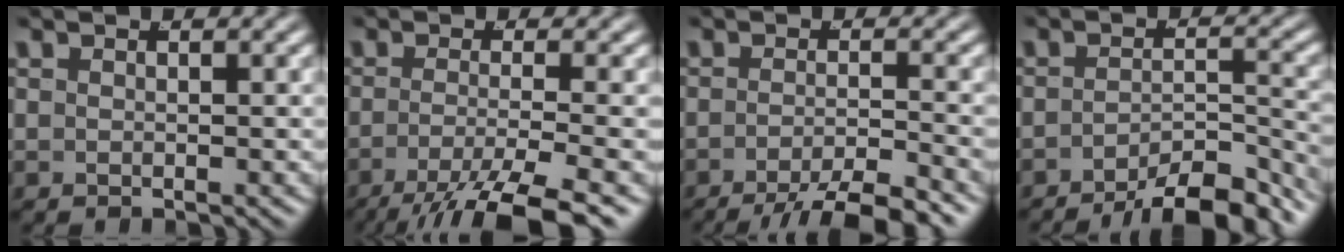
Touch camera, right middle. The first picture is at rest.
{"total": 7.3, "force": [-4.5, 1.7, 5.5], "torque": [-0.092, -0.035, -0.051]}
{"total": 7.4, "force": [-6.0, 1.7, 3.9], "torque": [-0.048, -0.016, -0.087]}
{"total": 8.2, "force": [-6.9, 1.7, 4.0], "torque": [-0.031, -0.015, -0.100]}